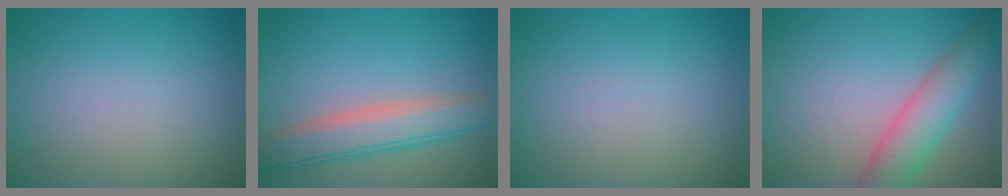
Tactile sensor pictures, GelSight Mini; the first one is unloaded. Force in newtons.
{"total": 5.2, "press": 5.2, "slide": 0.4}
{"total": 0.0}
{"total": 5.2, "press": 5.2, "slide": 0.3}